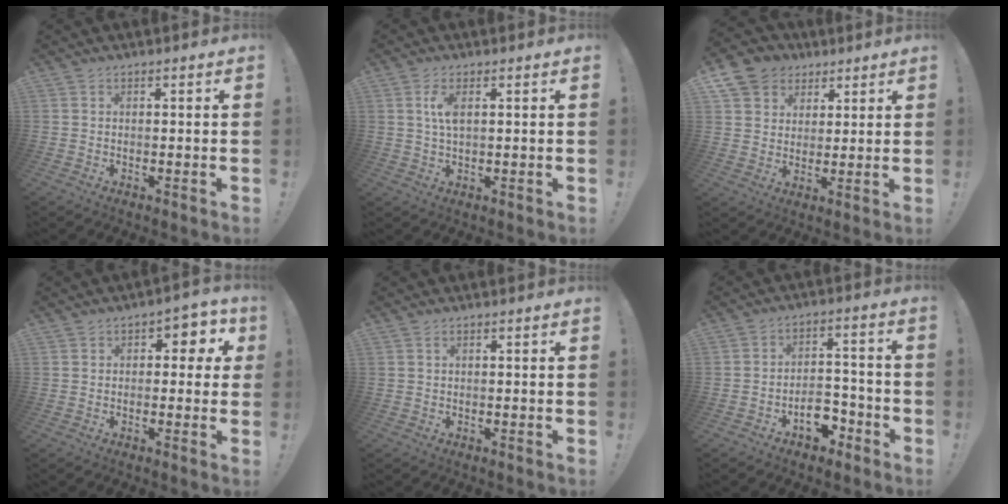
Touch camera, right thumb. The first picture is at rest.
{"total": 4.6, "force": [1.2, 1.7, 4.0], "torque": [-0.073, -0.004, 0.015]}
{"total": 9.6, "force": [4.7, 8.0, 2.3], "torque": [-0.032, -0.026, 0.096]}
{"total": 4.6, "force": [1.2, 3.2, 3.1], "torque": [-0.026, -0.005, 0.014]}
{"total": 0.5, "force": [0.1, 0.0, 0.5], "torque": [-0.014, 0.002, 0.002]}
{"total": 8.8, "force": [-4.7, 5.7, 4.8], "torque": [-0.062, 0.042, -0.076]}